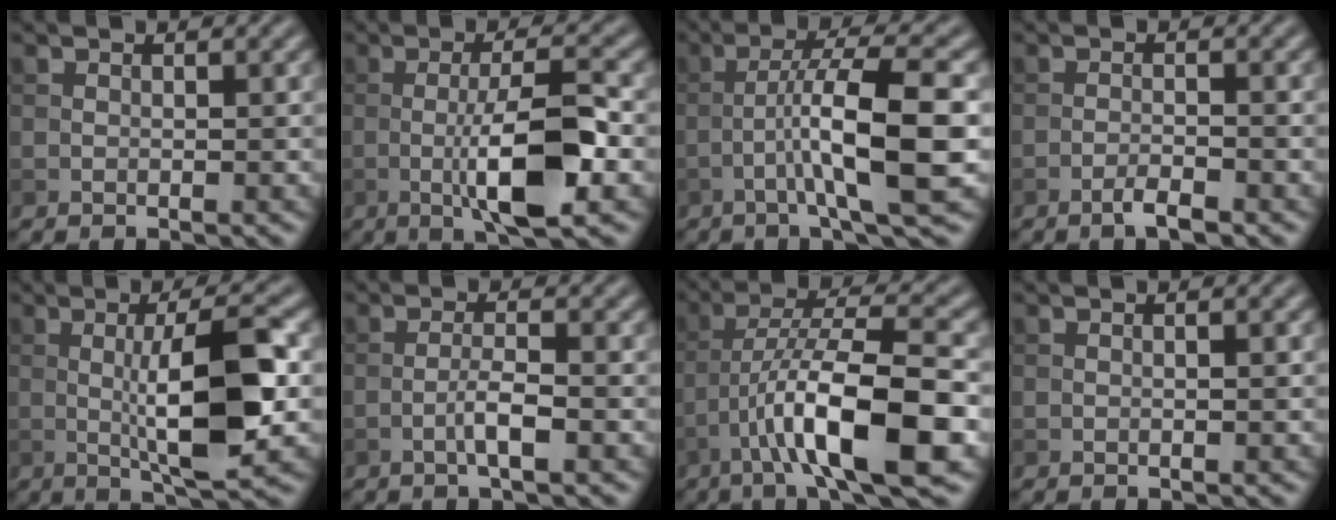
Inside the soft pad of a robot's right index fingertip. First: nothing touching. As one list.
[{"total": 7.7, "force": [-1.6, 1.8, 7.3], "torque": [-0.123, 0.004, -0.030]}, {"total": 8.1, "force": [-2.1, 0.9, 7.8], "torque": [-0.126, 0.022, -0.035]}, {"total": 2.1, "force": [-1.4, 0.3, 1.5], "torque": [-0.026, 0.005, -0.030]}, {"total": 8.5, "force": [-0.2, 1.8, 8.3], "torque": [-0.129, 0.000, -0.003]}, {"total": 2.2, "force": [-1.0, 0.3, 2.0], "torque": [-0.038, 0.007, -0.020]}, {"total": 10.5, "force": [-4.1, 2.2, 9.4], "torque": [-0.154, 0.019, -0.071]}, {"total": 0.8, "force": [0.0, 0.1, 0.8], "torque": [-0.012, 0.000, 0.000]}]